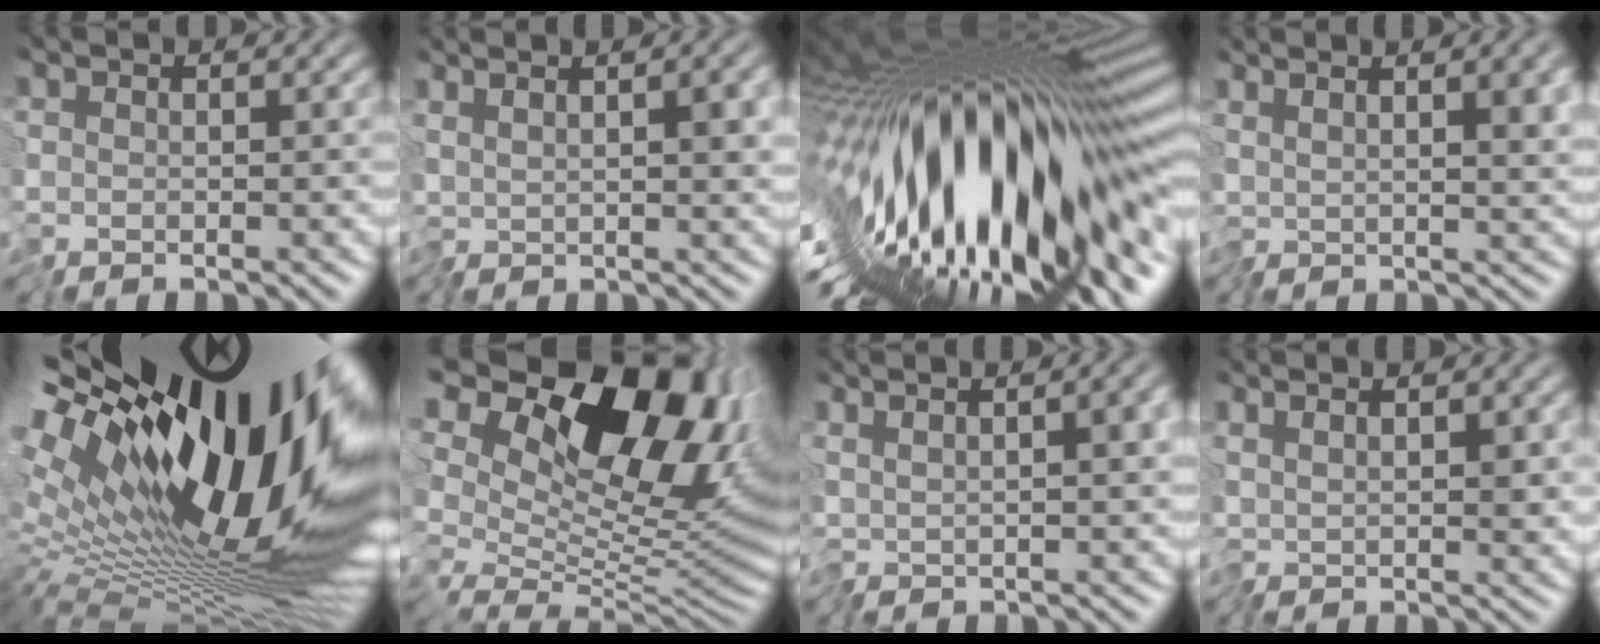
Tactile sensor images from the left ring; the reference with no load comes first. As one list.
[{"total": 4.4, "force": [1.0, 1.2, 4.2], "torque": [-0.070, 0.008, 0.014]}, {"total": 18.9, "force": [-5.4, 5.9, 17.1], "torque": [-0.280, -0.020, -0.105]}, {"total": 7.0, "force": [2.1, 2.4, 6.3], "torque": [-0.103, 0.003, 0.040]}, {"total": 20.7, "force": [5.3, 8.2, 18.2], "torque": [-0.311, 0.009, 0.091]}, {"total": 17.1, "force": [8.0, 9.4, 11.8], "torque": [-0.193, 0.038, 0.132]}, {"total": 7.1, "force": [1.7, 2.6, 6.3], "torque": [-0.096, 0.014, 0.033]}, {"total": 1.8, "force": [1.0, 0.0, 1.6], "torque": [-0.034, -0.002, 0.019]}]